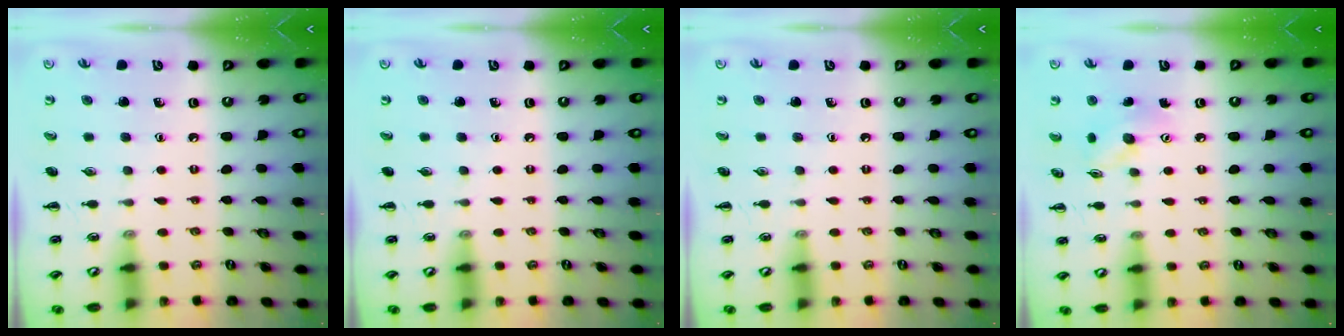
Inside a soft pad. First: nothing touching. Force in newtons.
{"total": 0.0}
{"total": 0.0}
{"total": 6.8, "press": 6.8, "slide": 0.3}